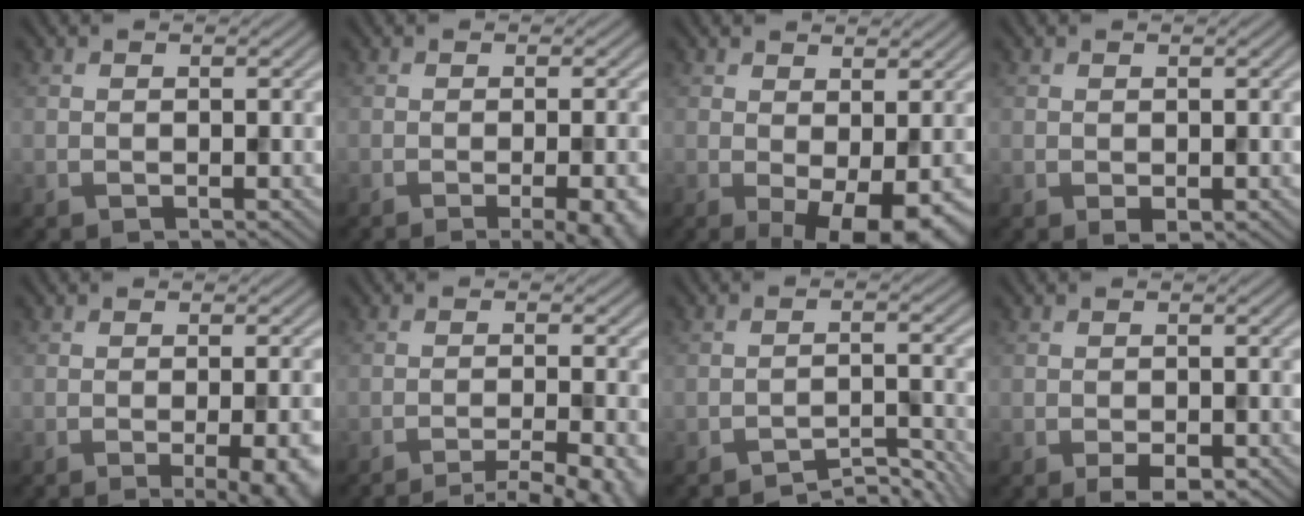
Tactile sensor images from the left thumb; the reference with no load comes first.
{"total": 5.9, "force": [-2.4, 1.4, 5.1], "torque": [-0.058, 0.005, -0.027]}
{"total": 5.7, "force": [-0.9, 2.0, 5.2], "torque": [-0.078, -0.007, -0.006]}
{"total": 1.0, "force": [-0.3, 0.6, 0.7], "torque": [-0.013, -0.004, -0.003]}
{"total": 7.6, "force": [-2.8, 2.2, 6.8], "torque": [-0.075, 0.000, -0.026]}
{"total": 7.4, "force": [-5.6, 1.4, 4.7], "torque": [-0.063, 0.004, -0.070]}
{"total": 3.6, "force": [-3.3, 0.4, 1.4], "torque": [-0.020, 0.009, -0.056]}
{"total": 2.4, "force": [-1.4, 1.0, 1.6], "torque": [-0.024, -0.002, -0.019]}